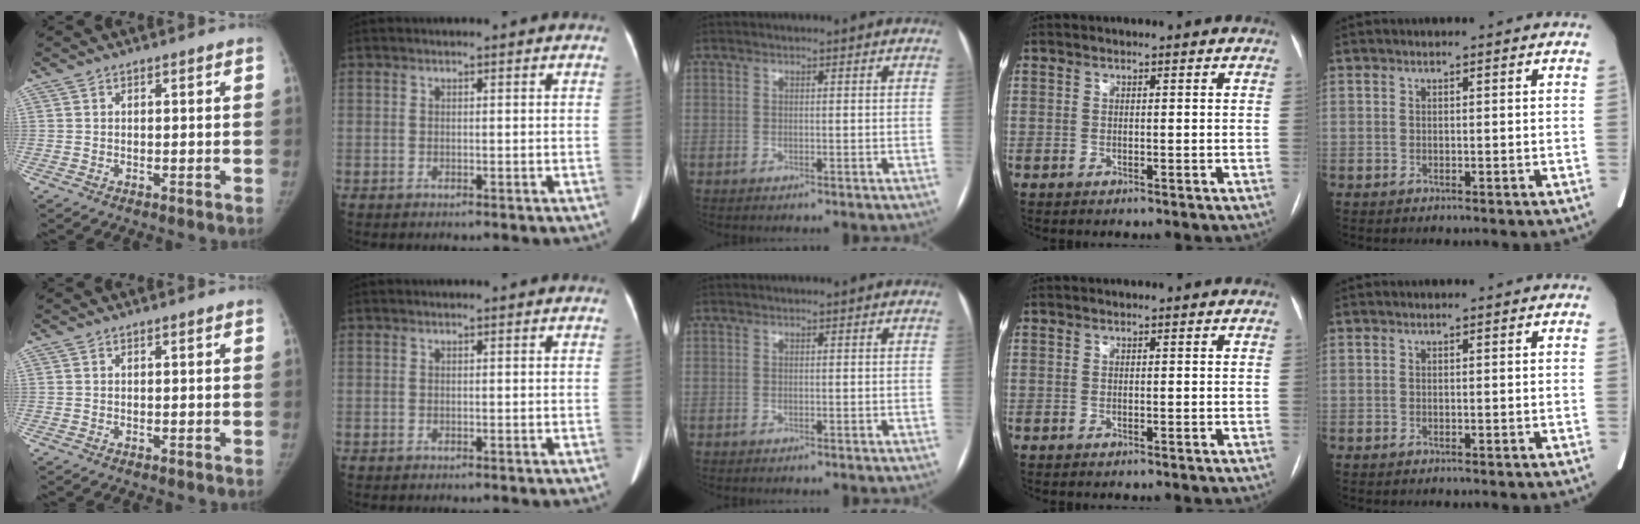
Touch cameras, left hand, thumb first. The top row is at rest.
{}